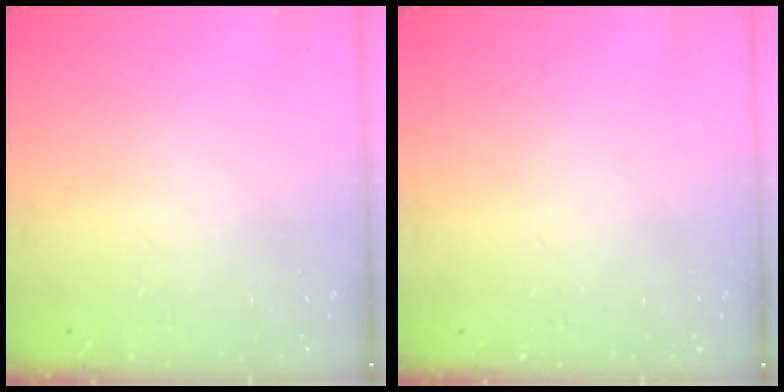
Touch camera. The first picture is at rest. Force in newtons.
{"total": 0.0}